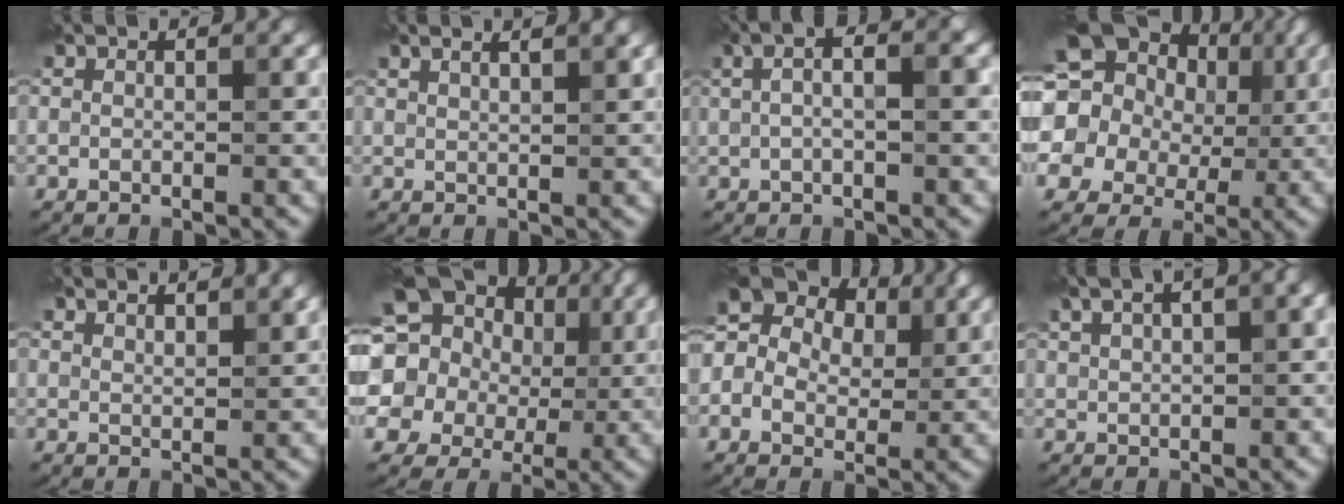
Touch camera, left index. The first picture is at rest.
{"total": 3.3, "force": [2.1, 1.2, 2.3], "torque": [-0.011, 0.011, 0.009]}
{"total": 5.0, "force": [1.4, 1.9, 4.4], "torque": [-0.073, 0.019, 0.014]}
{"total": 17.0, "force": [4.5, 14.1, 8.3], "torque": [-0.178, 0.028, 0.054]}
{"total": 2.6, "force": [2.3, 0.6, 1.1], "torque": [-0.003, 0.005, 0.029]}
{"total": 18.4, "force": [5.2, 15.8, 7.8], "torque": [-0.175, 0.039, 0.039]}
{"total": 10.6, "force": [3.0, 8.2, 6.1], "torque": [-0.104, 0.040, 0.016]}
{"total": 5.3, "force": [3.2, 1.6, 3.9], "torque": [-0.077, 0.021, 0.056]}